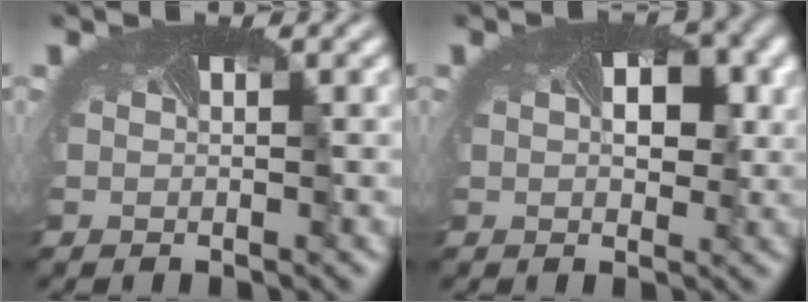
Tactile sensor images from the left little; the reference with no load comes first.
{"total": 4.0, "force": [0.7, 2.5, 3.1], "torque": [-0.052, 0.002, 0.011]}